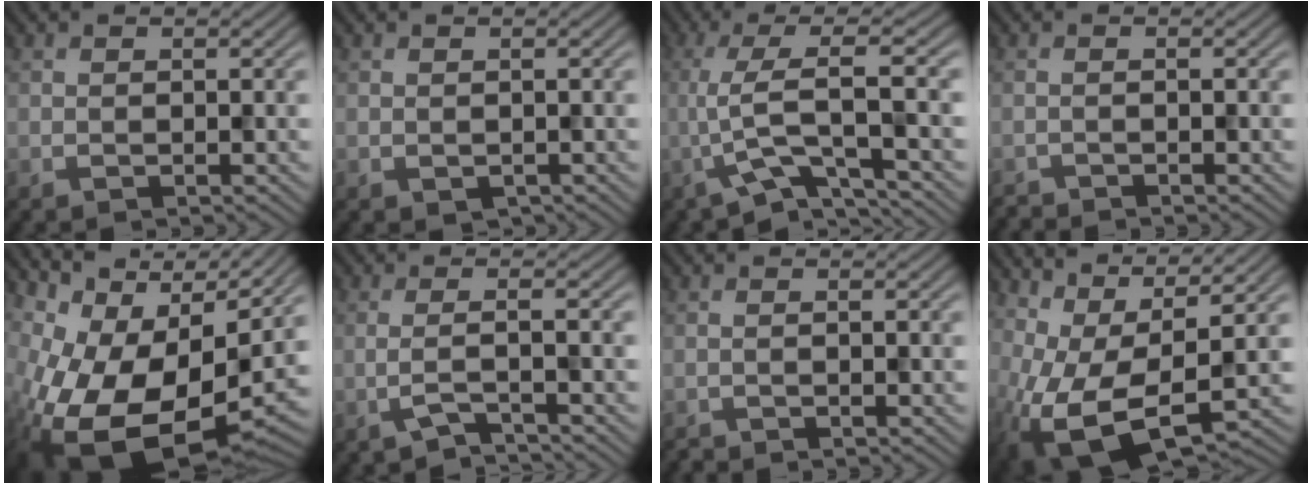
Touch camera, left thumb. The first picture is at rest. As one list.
[{"total": 0.5, "force": [-0.1, 0.4, 0.3], "torque": [-0.005, -0.005, 0.001]}, {"total": 6.2, "force": [-2.0, 0.8, 5.8], "torque": [-0.107, 0.017, -0.054]}, {"total": 1.2, "force": [-1.2, 0.1, 0.3], "torque": [-0.001, -0.004, -0.029]}, {"total": 16.0, "force": [-1.3, 8.9, 13.3], "torque": [-0.238, -0.035, 0.000]}, {"total": 3.2, "force": [-1.6, 0.6, 2.7], "torque": [-0.036, 0.004, -0.055]}, {"total": 0.9, "force": [-0.8, 0.1, 0.3], "torque": [-0.002, -0.002, -0.022]}, {"total": 11.9, "force": [0.4, 5.8, 10.4], "torque": [-0.218, -0.014, 0.013]}]